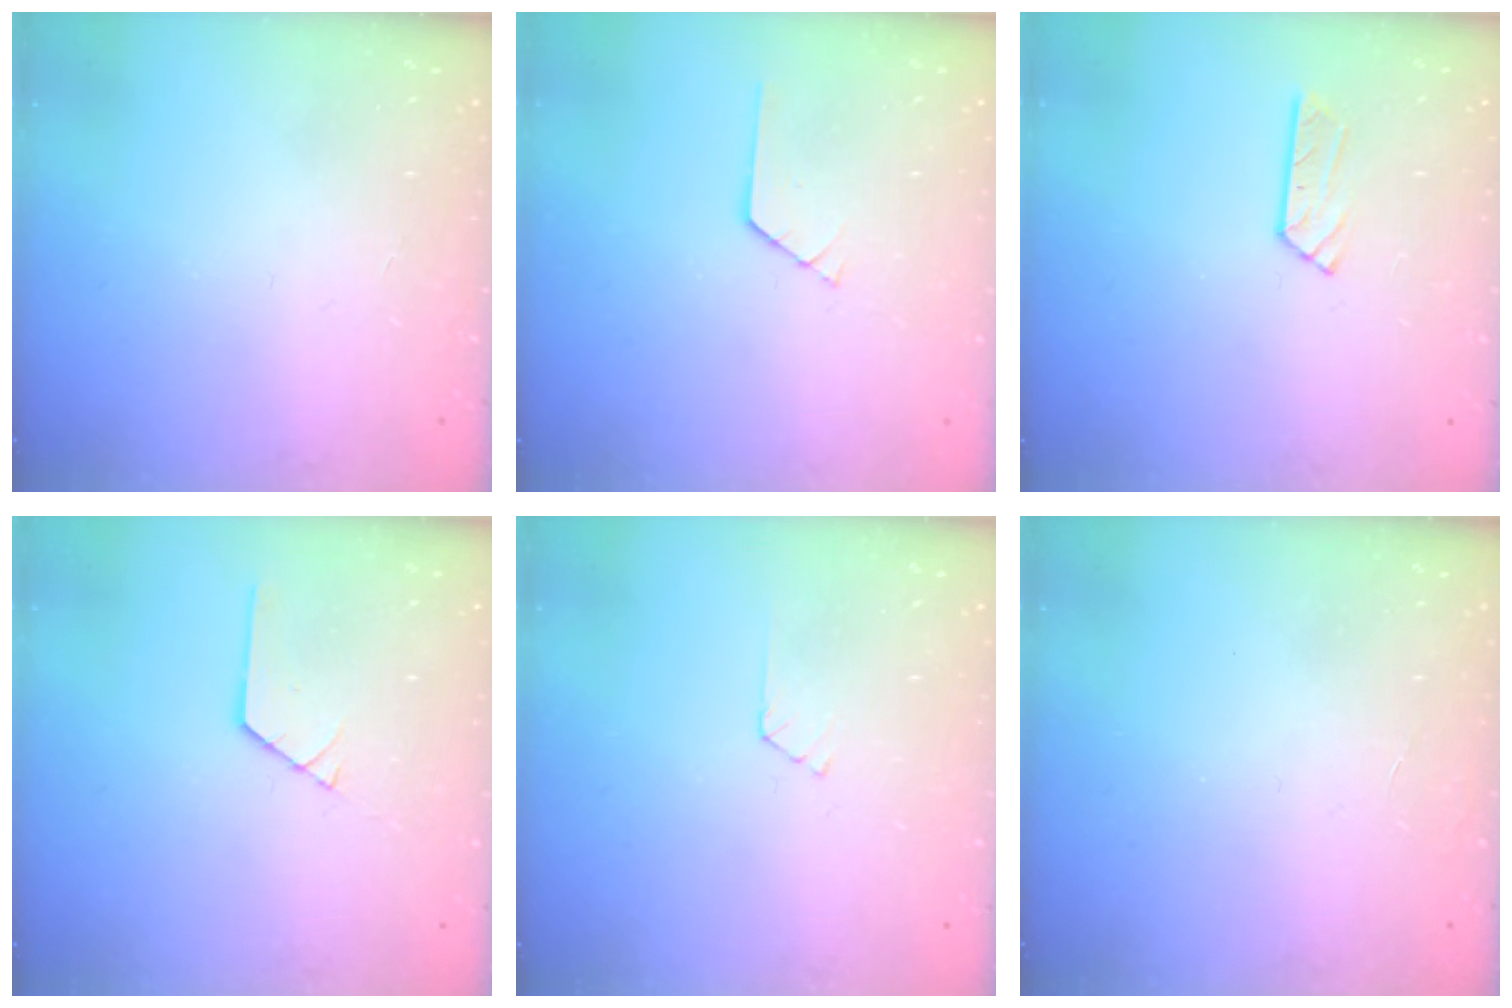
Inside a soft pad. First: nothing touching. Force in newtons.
{"total": 0.7, "press": 0.7, "slide": 0.1}
{"total": 3.7, "press": 3.7, "slide": 0.5}
{"total": 1.2, "press": 1.2, "slide": 0.1}
{"total": 2.4, "press": 2.4, "slide": 0.3}
{"total": 0.0}